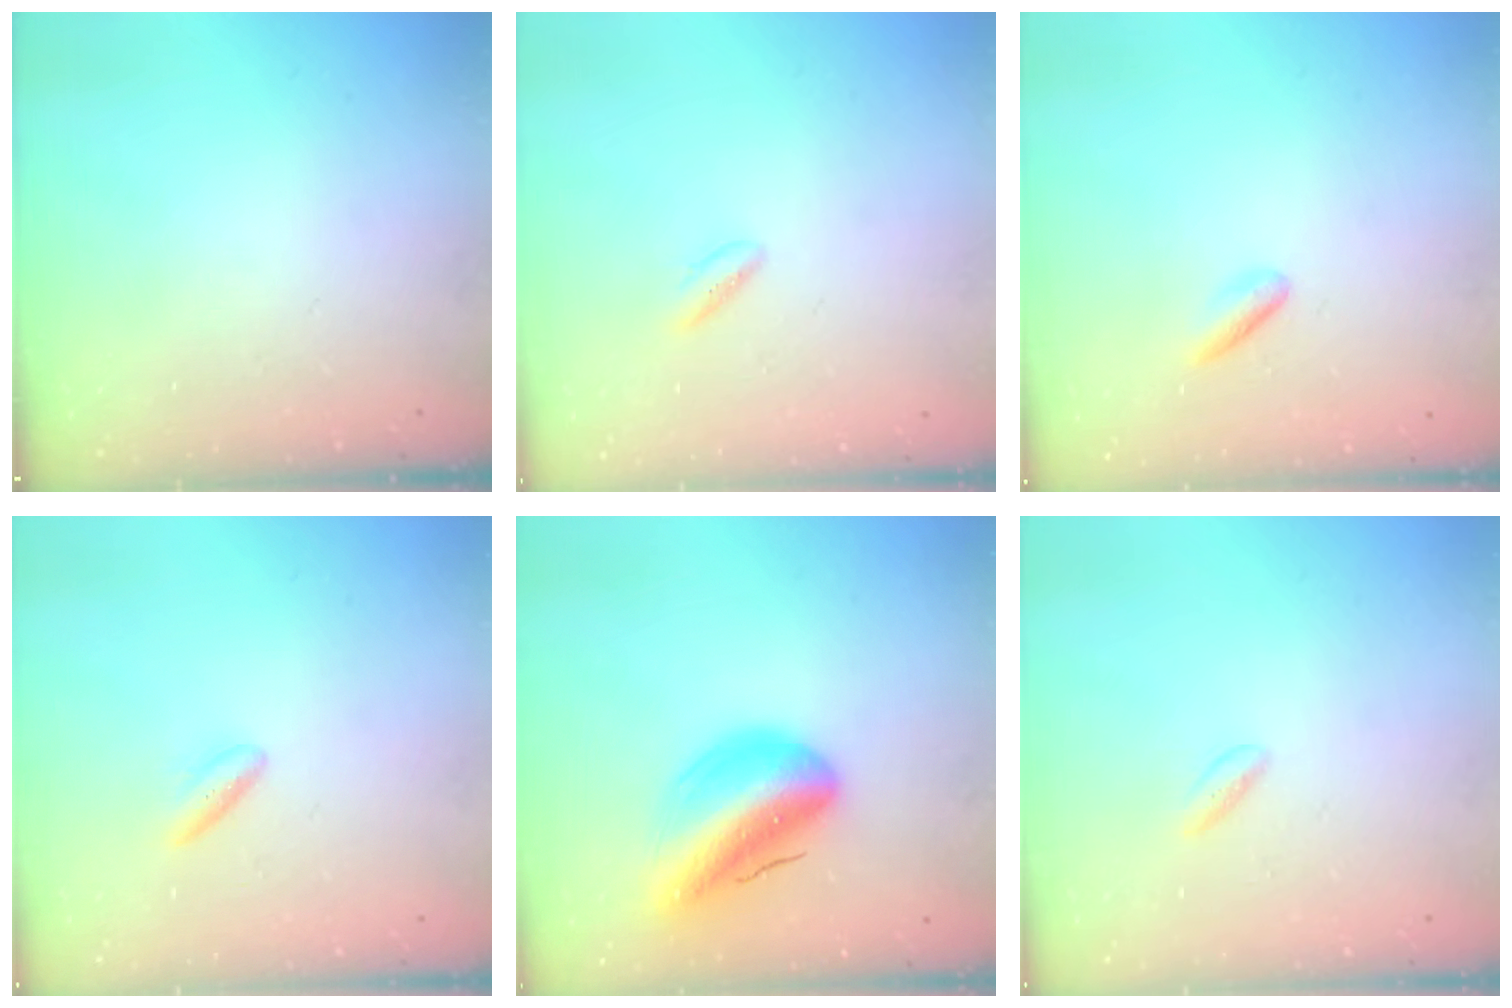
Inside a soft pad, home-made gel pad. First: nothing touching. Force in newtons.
{"total": 1.7, "press": 1.4, "slide": 0.9}
{"total": 1.2, "press": 1.0, "slide": 0.6}
{"total": 2.9, "press": 2.6, "slide": 1.4}
{"total": 16.4, "press": 15.7, "slide": 4.6}
{"total": 1.5, "press": 1.2, "slide": 0.9}